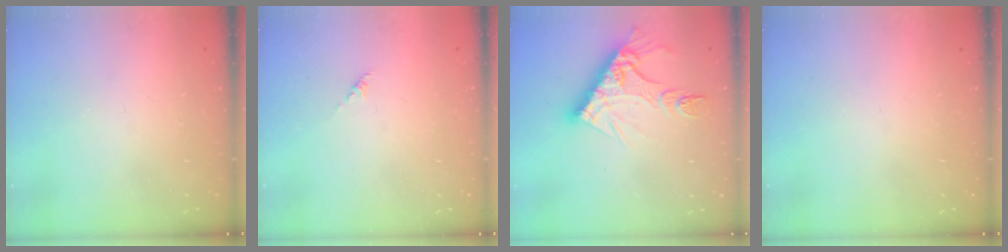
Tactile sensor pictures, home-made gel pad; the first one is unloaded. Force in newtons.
{"total": 0.0}
{"total": 13.5, "press": 13.4, "slide": 1.2}
{"total": 0.0}